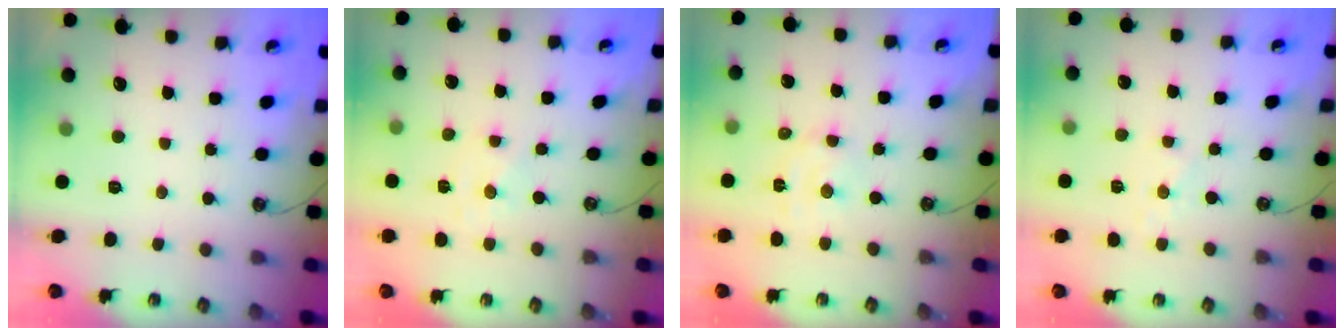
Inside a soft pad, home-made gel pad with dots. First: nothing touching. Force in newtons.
{"total": 0.0}
{"total": 2.7, "press": 2.7, "slide": 0.1}
{"total": 2.7, "press": 2.7, "slide": 0.4}